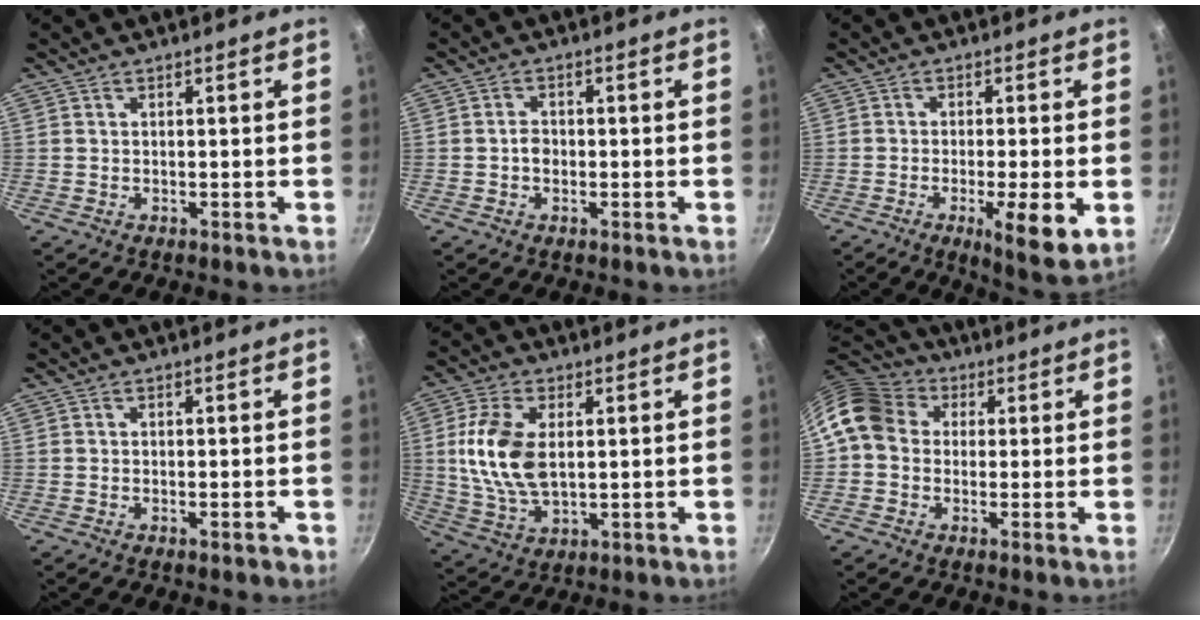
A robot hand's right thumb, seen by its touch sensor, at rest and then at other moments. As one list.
[{"total": 2.2, "force": [-0.4, 1.8, 1.2], "torque": [-0.010, 0.010, -0.006]}, {"total": 9.4, "force": [-2.8, 2.1, 8.8], "torque": [-0.136, -0.001, -0.038]}, {"total": 1.6, "force": [-0.8, 0.5, 1.3], "torque": [-0.023, 0.004, -0.015]}, {"total": 12.5, "force": [1.6, 7.2, 10.1], "torque": [-0.195, -0.007, 0.034]}, {"total": 11.1, "force": [1.7, 9.3, 5.8], "torque": [-0.089, 0.024, 0.011]}]